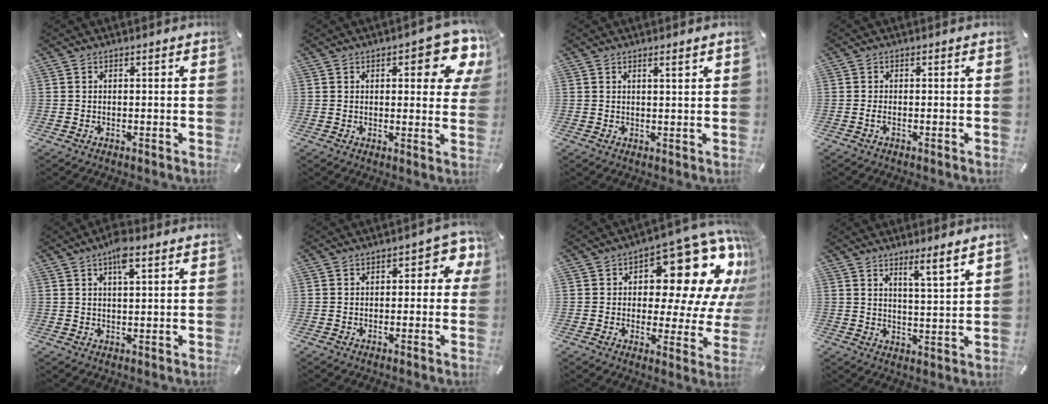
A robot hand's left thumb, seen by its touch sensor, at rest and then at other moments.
{"total": 10.4, "force": [5.0, 4.4, 8.0], "torque": [-0.084, -0.031, 0.079]}
{"total": 1.7, "force": [1.1, 0.2, 1.2], "torque": [-0.023, 0.001, 0.019]}
{"total": 1.5, "force": [-0.7, 0.4, 1.2], "torque": [-0.023, 0.000, -0.012]}
{"total": 5.2, "force": [2.8, 1.7, 4.0], "torque": [-0.072, 0.000, 0.044]}
{"total": 5.2, "force": [0.3, 3.1, 4.1], "torque": [-0.048, 0.006, -0.003]}
{"total": 20.7, "force": [9.6, 10.7, 14.9], "torque": [-0.177, -0.078, 0.153]}
{"total": 5.6, "force": [4.6, 0.0, 3.2], "torque": [-0.049, -0.033, 0.074]}